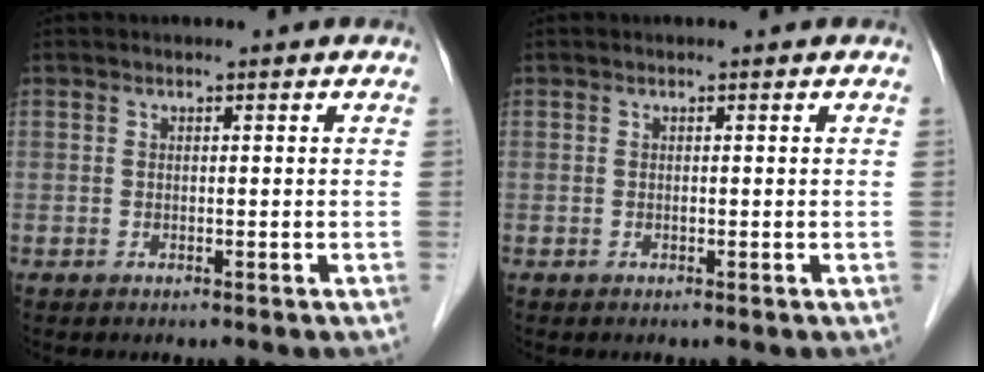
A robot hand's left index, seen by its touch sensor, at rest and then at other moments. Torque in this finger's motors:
{"motor_torque": [0.04, 0.05, -0.03, -0.01]}